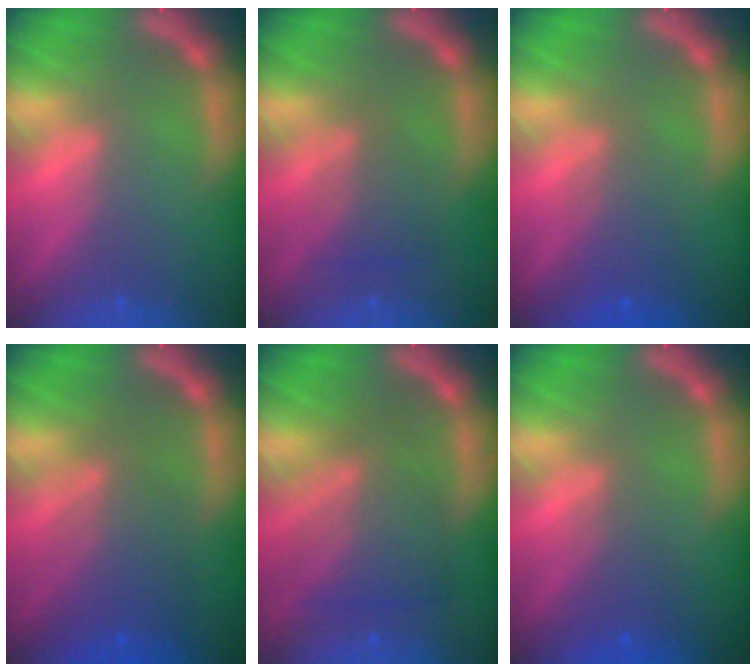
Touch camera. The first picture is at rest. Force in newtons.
{"total": 3.0}
{"total": 3.1}
{"total": 5.6}
{"total": 6.1}
{"total": 2.5}